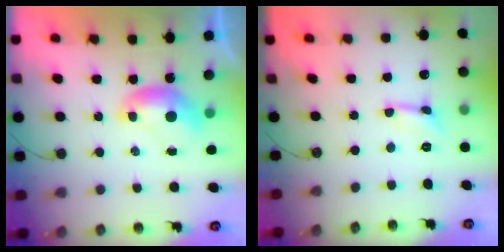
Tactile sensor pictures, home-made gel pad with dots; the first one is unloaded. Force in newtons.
{"total": 2.1, "press": 2.1, "slide": 0.5}